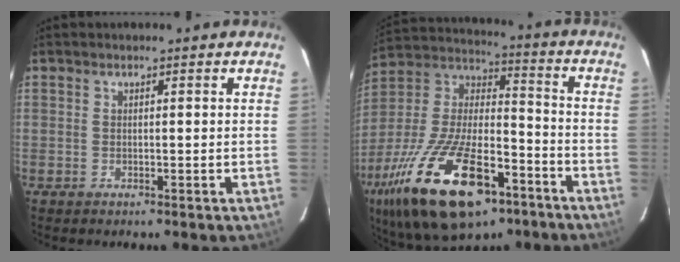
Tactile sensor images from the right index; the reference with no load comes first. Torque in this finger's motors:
{"motor_torque": [1.97, -0.17, 0.77, 0.17]}